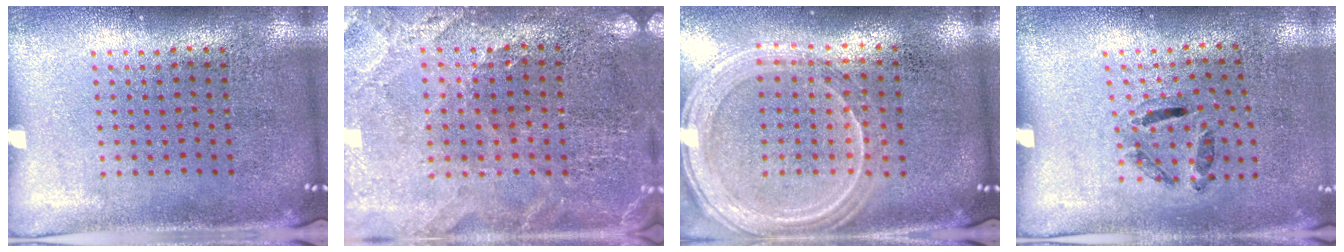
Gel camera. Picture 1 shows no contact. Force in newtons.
{"total": 1.0, "press": 1.0, "slide": 0.1}
{"total": 1.3, "press": 1.3, "slide": 0.1}
{"total": 1.3, "press": 0.6, "slide": 1.1}